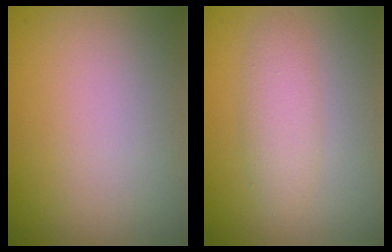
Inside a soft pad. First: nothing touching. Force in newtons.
{"total": 2.3, "press": 2.3, "slide": 0.1}